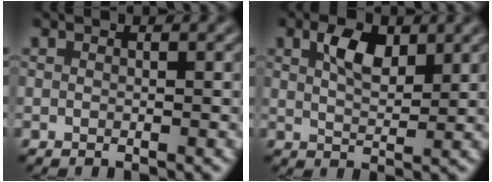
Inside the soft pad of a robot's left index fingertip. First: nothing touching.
{"total": 3.5, "force": [1.7, 1.7, 2.6], "torque": [-0.051, 0.005, 0.033]}